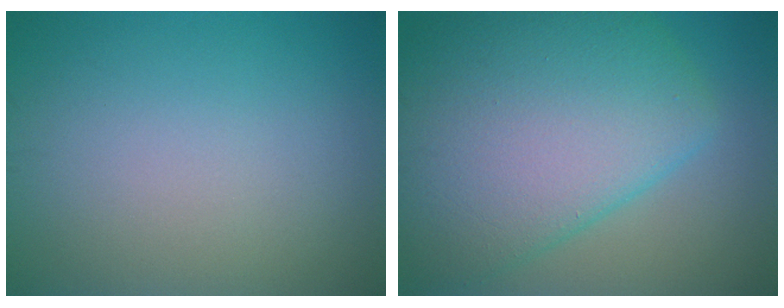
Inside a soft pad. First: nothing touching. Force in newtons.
{"total": 11.3, "press": 11.3, "slide": 0.3}